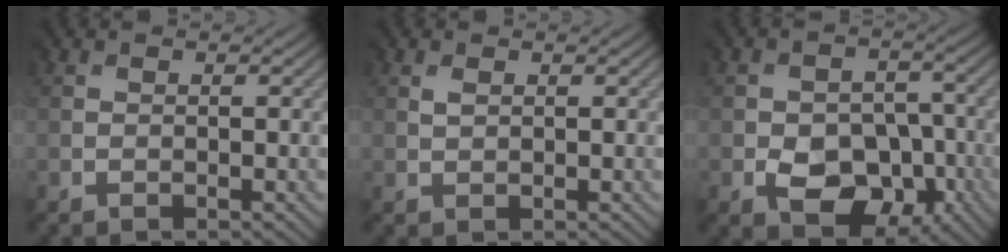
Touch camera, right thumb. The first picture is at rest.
{"total": 1.2, "force": [1.0, 0.6, 0.3], "torque": [-0.011, 0.000, 0.021]}
{"total": 6.4, "force": [-3.0, 4.6, 3.2], "torque": [-0.042, -0.012, -0.044]}